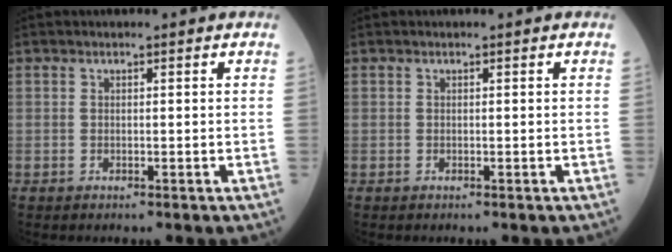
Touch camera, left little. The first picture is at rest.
{"total": 0.0}